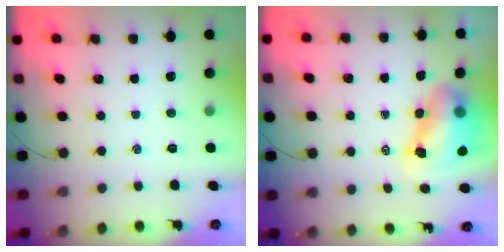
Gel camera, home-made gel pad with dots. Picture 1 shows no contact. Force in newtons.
{"total": 9.6, "press": 9.4, "slide": 2.3}